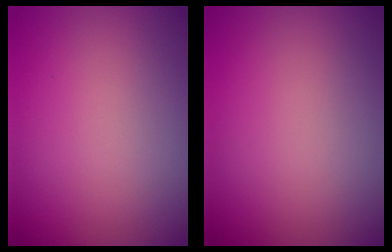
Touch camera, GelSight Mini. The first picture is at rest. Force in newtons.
{"total": 0.0}